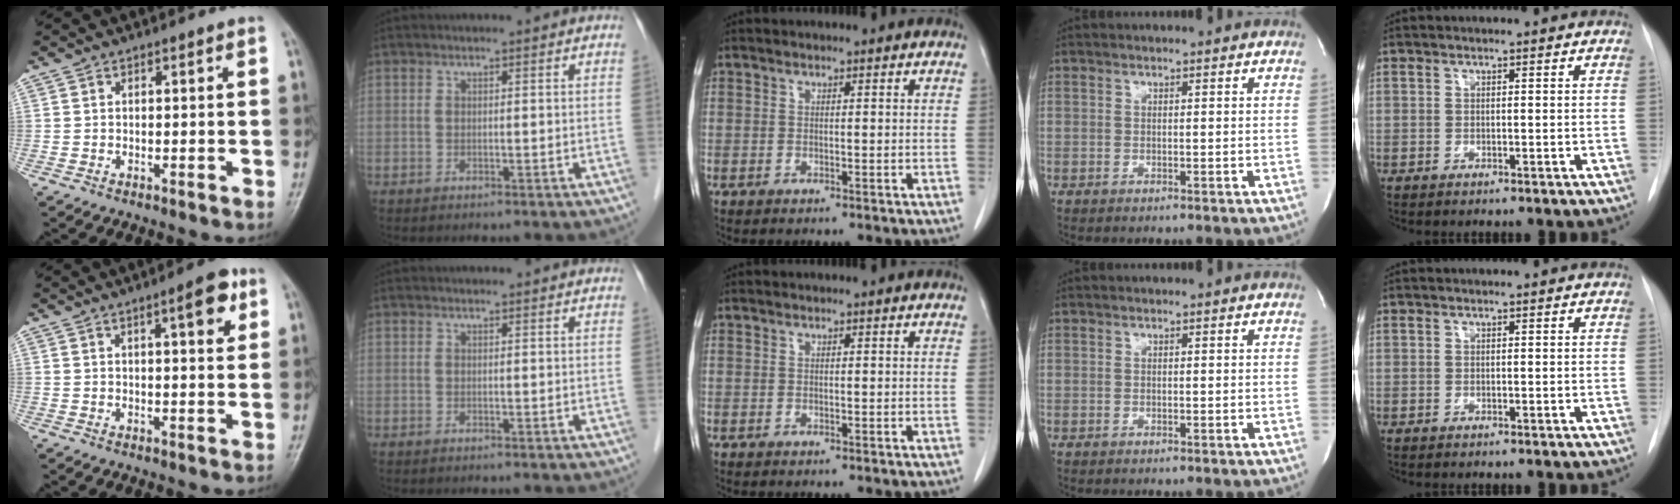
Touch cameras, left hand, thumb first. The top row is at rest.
{"thumb": {"total": 6.2, "force": [2.9, 1.7, 5.2], "torque": [-0.061, -0.010, 0.036]}, "index": {"total": 1.6, "force": [1.6, 0.2, 0.2], "torque": [-0.012, 0.007, 0.014]}}